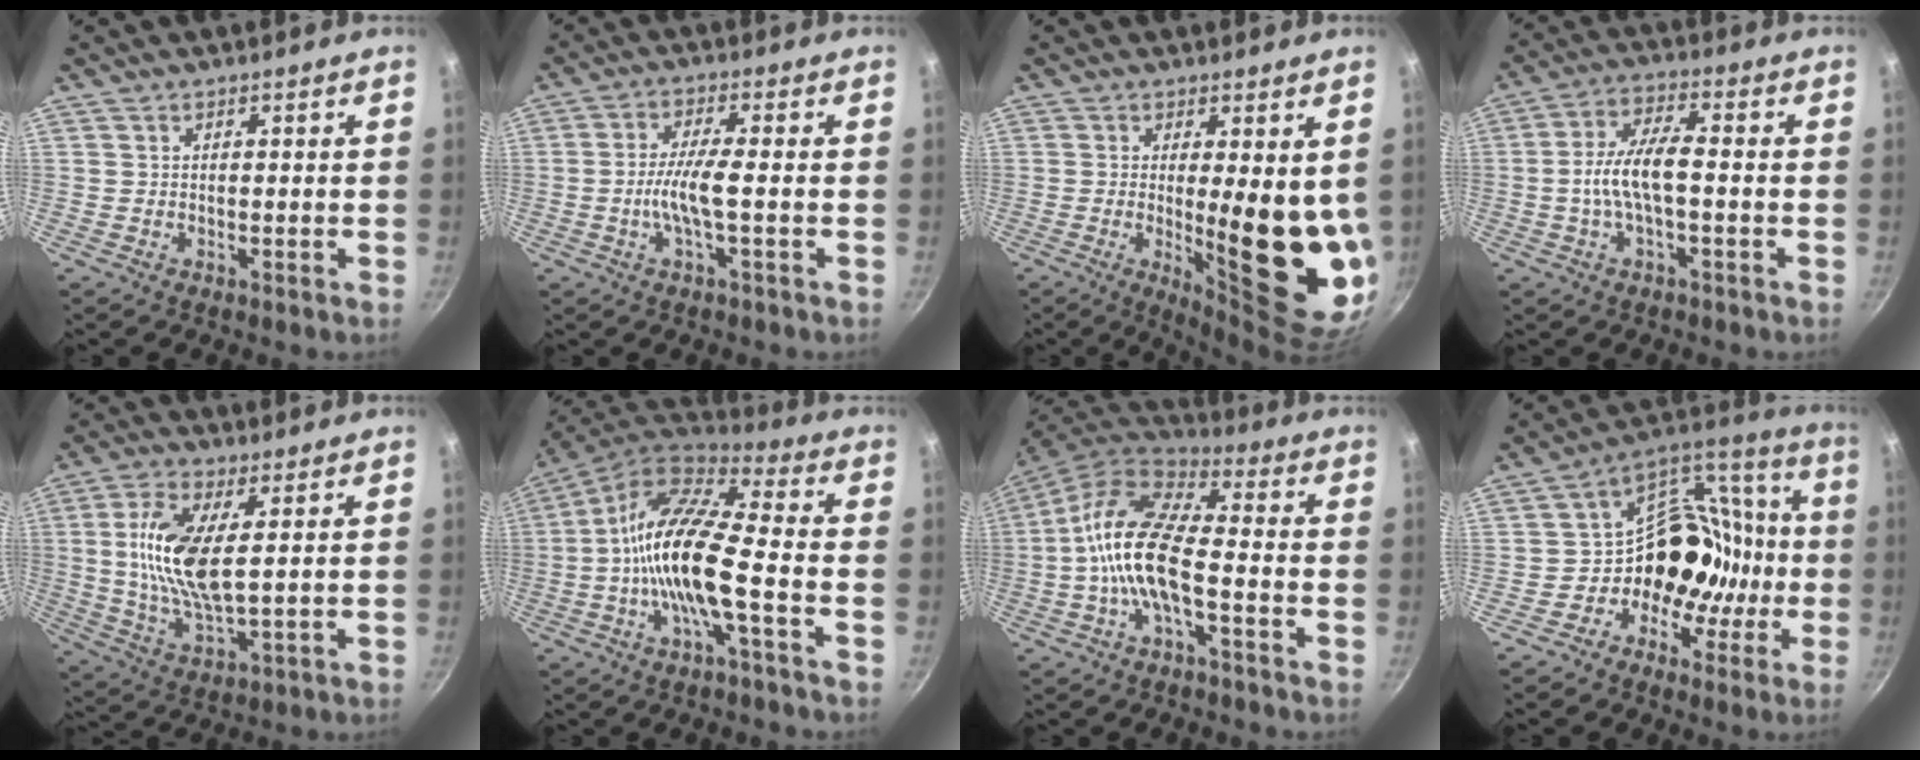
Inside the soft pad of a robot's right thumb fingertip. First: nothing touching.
{"total": 6.1, "force": [-1.4, 0.8, 5.9], "torque": [-0.127, 0.014, -0.033]}
{"total": 15.5, "force": [0.5, 4.5, 14.8], "torque": [-0.174, -0.043, 0.020]}
{"total": 8.7, "force": [-1.4, 3.1, 8.0], "torque": [-0.154, 0.029, -0.035]}
{"total": 13.2, "force": [2.4, 5.1, 11.9], "torque": [-0.240, -0.010, 0.049]}
{"total": 16.4, "force": [-3.1, 4.5, 15.5], "torque": [-0.292, 0.040, -0.080]}
{"total": 14.5, "force": [-3.0, 5.7, 13.0], "torque": [-0.250, 0.040, -0.076]}
{"total": 15.4, "force": [-4.0, 12.6, 7.9], "torque": [-0.050, 0.073, -0.079]}